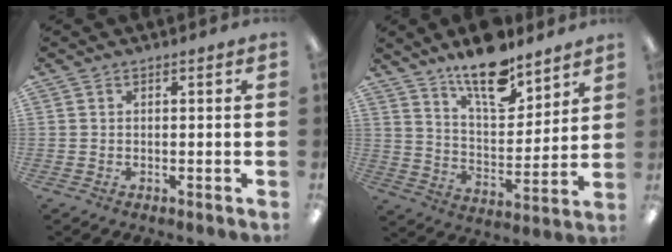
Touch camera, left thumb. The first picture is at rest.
{"total": 15.1, "force": [11.9, 5.5, 7.6], "torque": [-0.125, -0.074, 0.208]}